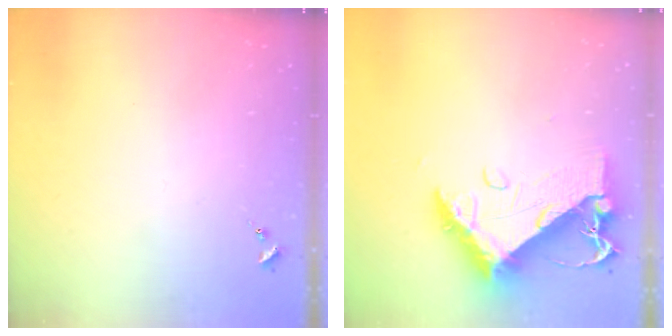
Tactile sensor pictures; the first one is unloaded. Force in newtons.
{"total": 13.1, "press": 13.1, "slide": 1.4}